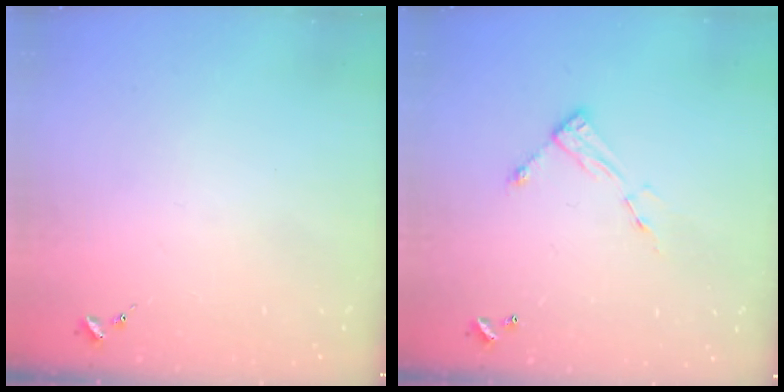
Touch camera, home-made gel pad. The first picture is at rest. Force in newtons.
{"total": 7.5, "press": 7.5, "slide": 0.3}